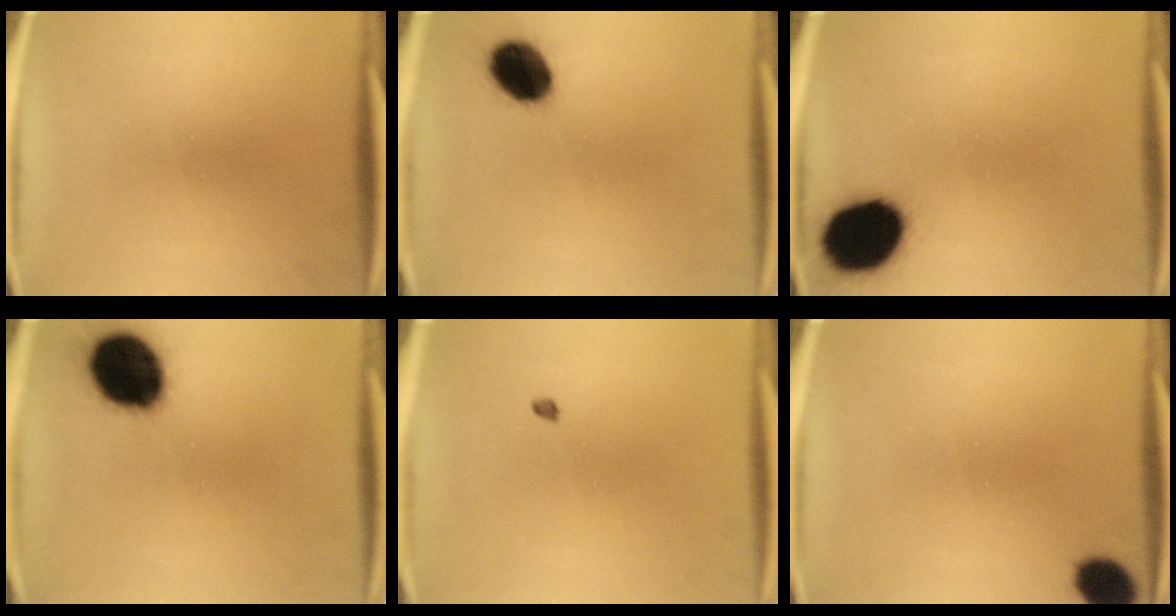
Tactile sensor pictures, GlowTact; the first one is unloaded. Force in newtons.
{"total": 10.1}
{"total": 17.9}
{"total": 19.3}
{"total": 0.9}
{"total": 7.0}